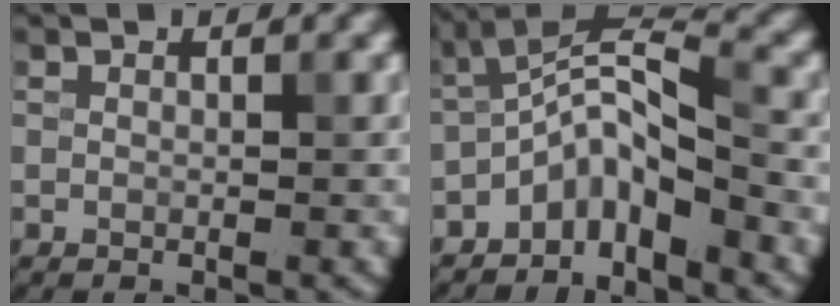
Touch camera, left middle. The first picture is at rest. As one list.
[{"total": 4.9, "force": [-3.0, 1.6, 3.5], "torque": [-0.059, 0.017, -0.063]}]